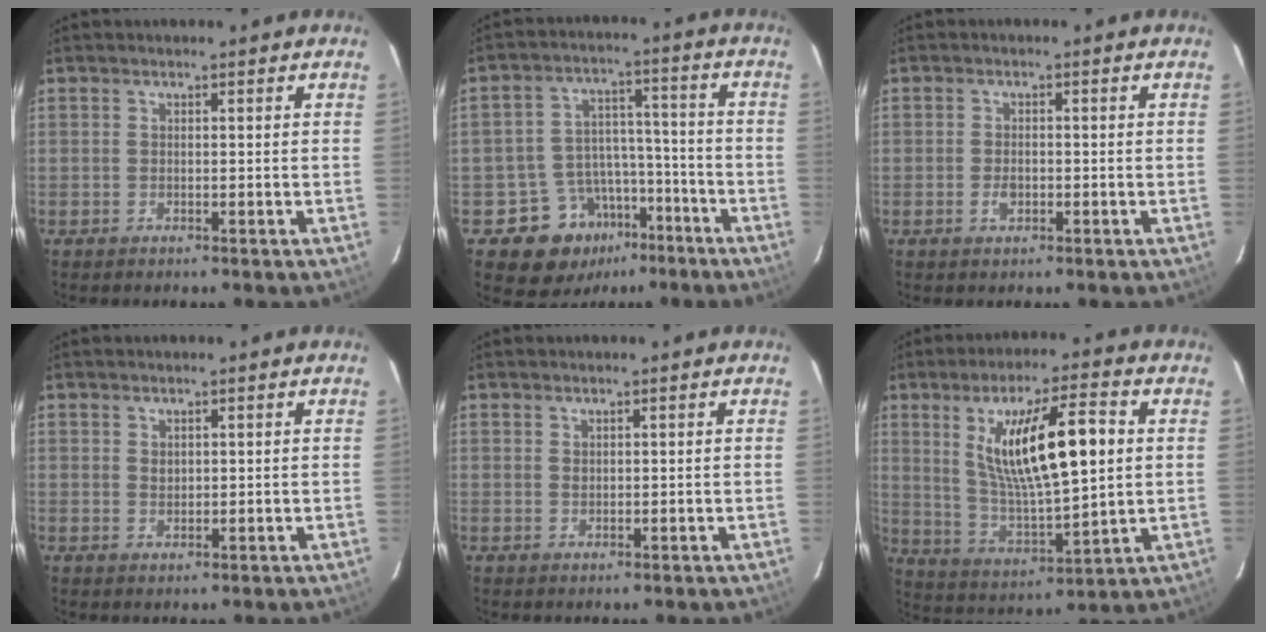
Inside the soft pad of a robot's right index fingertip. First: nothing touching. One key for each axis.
{"total": 11.5, "fx": -7.0, "fy": 8.5, "fz": 3.0, "tx": -0.061, "ty": 0.043, "tz": -0.095}
{"total": 2.0, "fx": -0.7, "fy": 1.3, "fz": 1.4, "tx": -0.027, "ty": 0.001, "tz": -0.012}
{"total": 1.4, "fx": 0.9, "fy": 0.8, "fz": 0.6, "tx": -0.008, "ty": 0.001, "tz": 0.018}
{"total": 0.7, "fx": 0.4, "fy": 0.5, "fz": 0.2, "tx": -0.004, "ty": 0.003, "tz": 0.009}
{"total": 17.5, "fx": 4.0, "fy": 4.4, "fz": 16.5, "tx": -0.288, "ty": 0.002, "tz": 0.087}